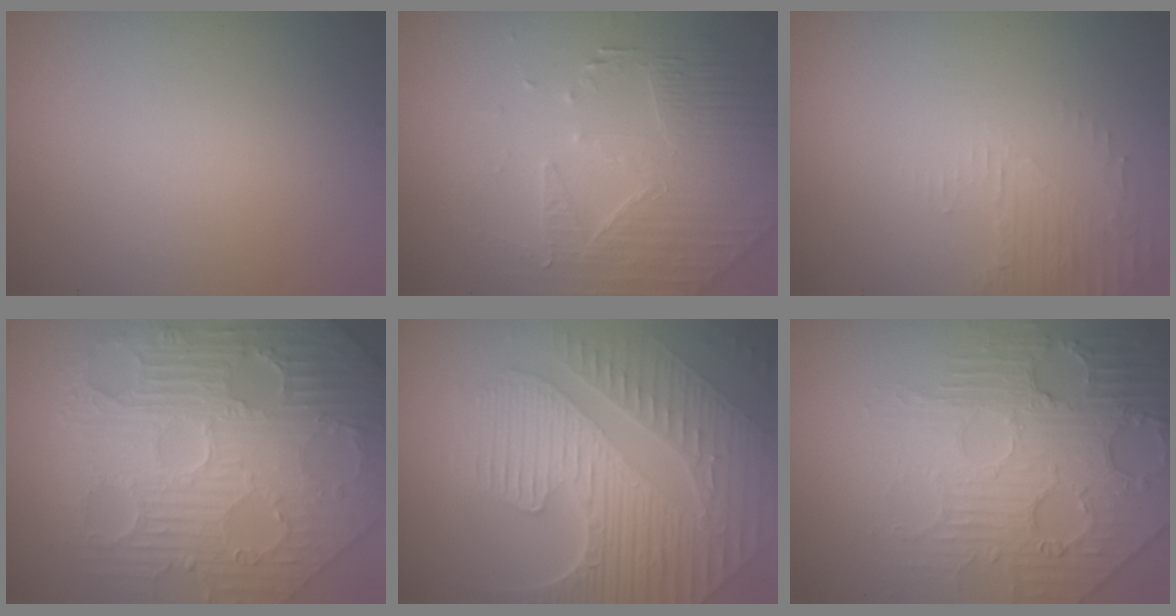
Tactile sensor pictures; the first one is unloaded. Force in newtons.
{"total": 4.4, "press": 4.2, "slide": 1.4}
{"total": 1.9, "press": 1.8, "slide": 0.4}
{"total": 11.8, "press": 7.7, "slide": 8.9}
{"total": 9.2, "press": 6.2, "slide": 6.8}
{"total": 6.9, "press": 5.2, "slide": 4.5}